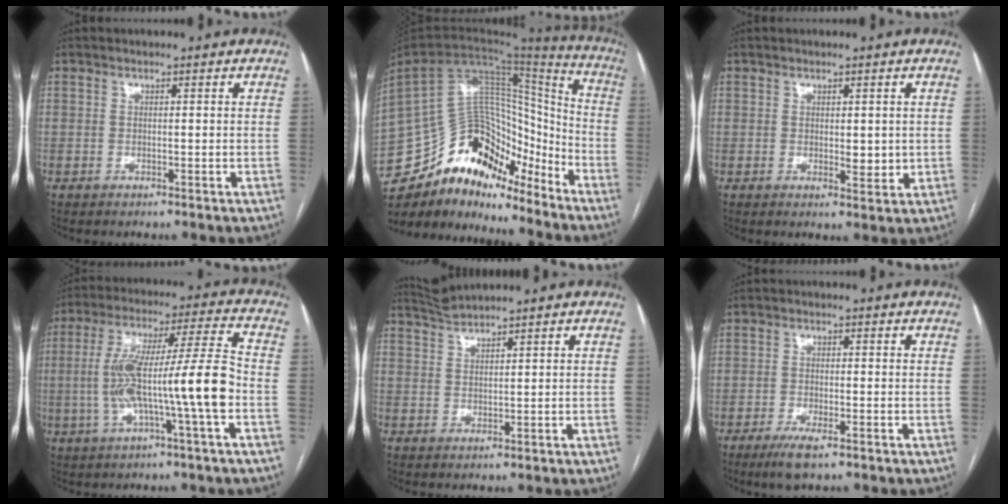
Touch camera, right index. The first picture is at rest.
{"total": 23.1, "force": [-17.8, 10.1, 10.7], "torque": [-0.243, 0.030, -0.299]}
{"total": 2.8, "force": [0.2, 1.3, 2.5], "torque": [-0.038, -0.008, 0.007]}
{"total": 14.4, "force": [-2.9, 0.0, 14.1], "torque": [-0.267, 0.021, -0.052]}
{"total": 2.8, "force": [2.6, -1.1, -0.2], "torque": [0.001, 0.002, 0.061]}
{"total": 4.2, "force": [-2.7, 0.8, 3.1], "torque": [-0.062, -0.008, -0.047]}